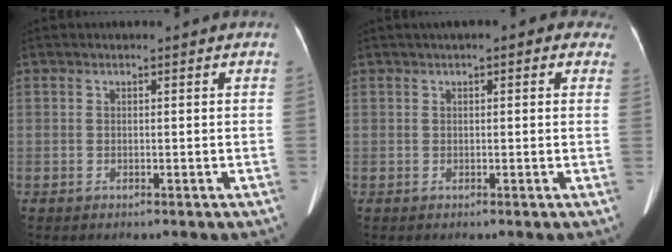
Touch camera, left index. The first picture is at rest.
{"total": 5.6, "force": [3.7, 1.9, 3.7], "torque": [-0.032, 0.029, 0.038]}